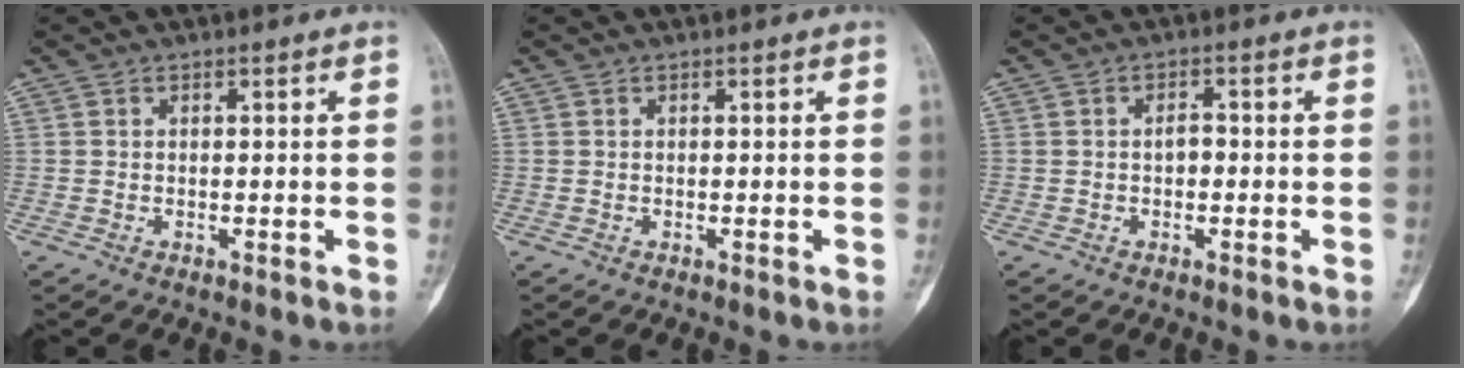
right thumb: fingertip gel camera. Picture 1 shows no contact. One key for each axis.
{"total": 0.0}
{"total": 1.8, "fx": -0.3, "fy": 1.2, "fz": 1.3, "tx": -0.011, "ty": 0.007, "tz": -0.008}